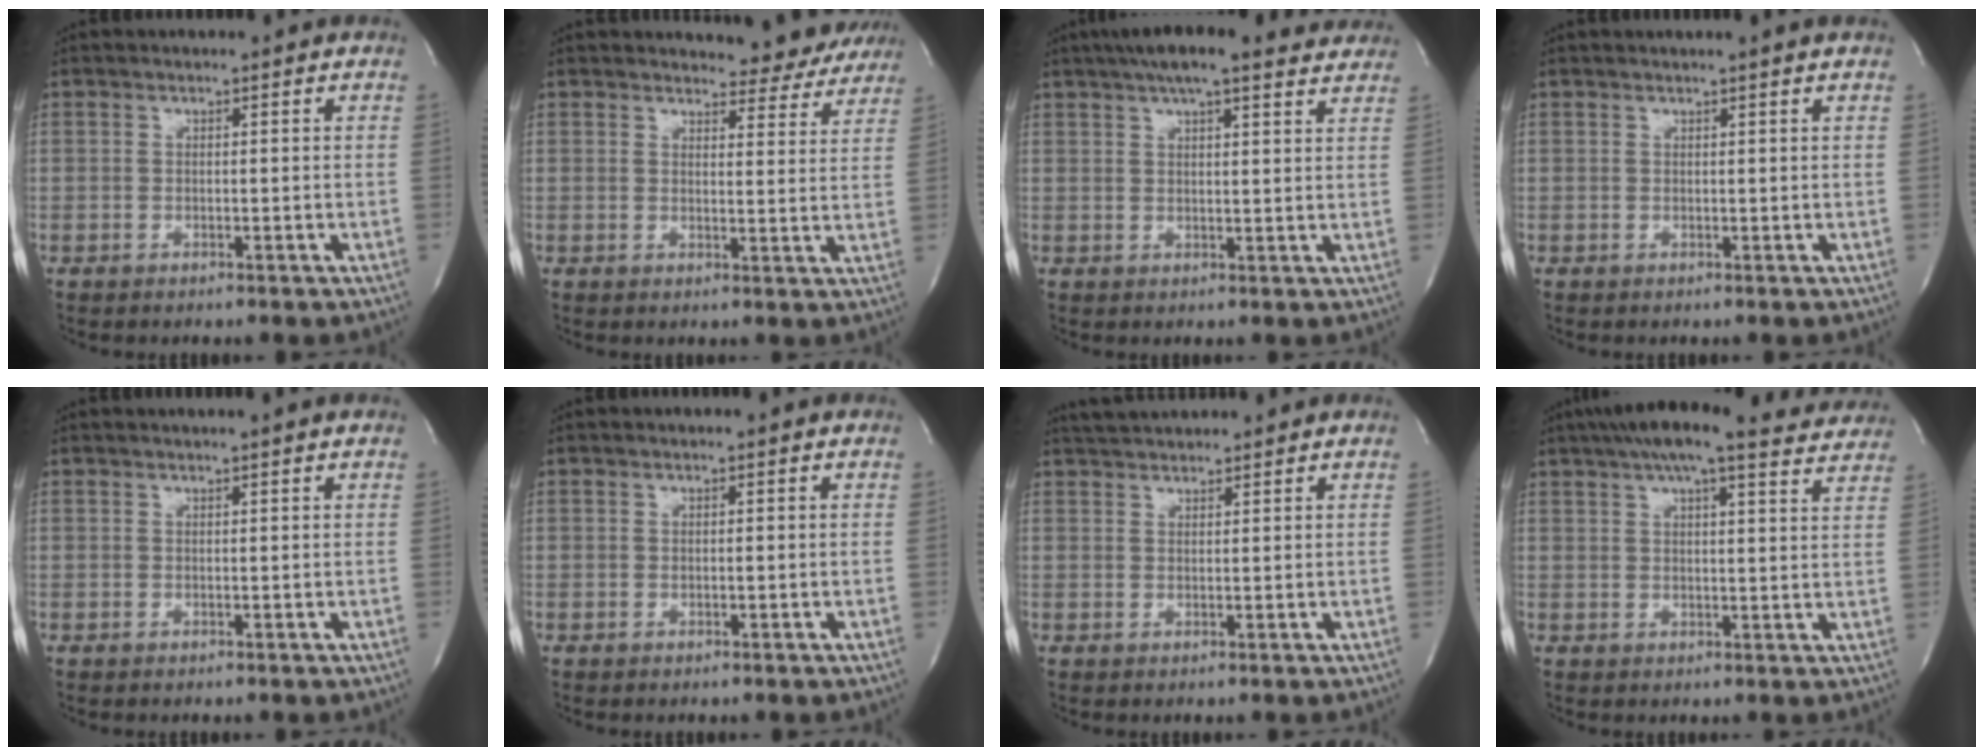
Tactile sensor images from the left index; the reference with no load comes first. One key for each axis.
{"total": 8.5, "fx": 8.3, "fy": 2.0, "fz": 0.3, "tx": 0.019, "ty": -0.021, "tz": 0.077}
{"total": 14.7, "fx": 12.2, "fy": 3.0, "fz": 7.6, "tx": -0.119, "ty": 0.042, "tz": 0.160}
{"total": 1.8, "fx": 1.5, "fy": -0.5, "fz": 0.7, "tx": -0.018, "ty": 0.005, "tz": 0.027}
{"total": 1.6, "fx": 1.4, "fy": -0.5, "fz": 0.7, "tx": -0.016, "ty": 0.005, "tz": 0.028}
{"total": 0.0}
{"total": 4.5, "fx": 4.3, "fy": 0.6, "fz": 1.4, "tx": -0.027, "ty": 0.032, "tz": 0.076}
{"total": 18.2, "fx": 15.9, "fy": 2.9, "fz": 8.4, "tx": -0.131, "ty": 0.038, "tz": 0.201}